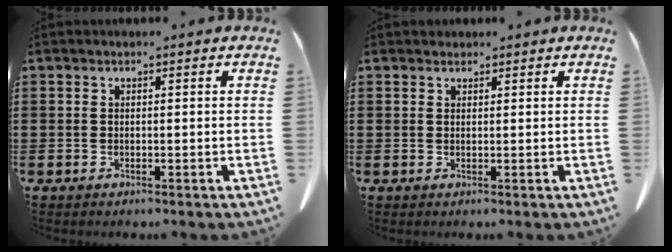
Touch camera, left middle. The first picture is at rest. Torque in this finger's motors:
{"motor_torque": [0.31, 0.11, 0.06, 0.01]}